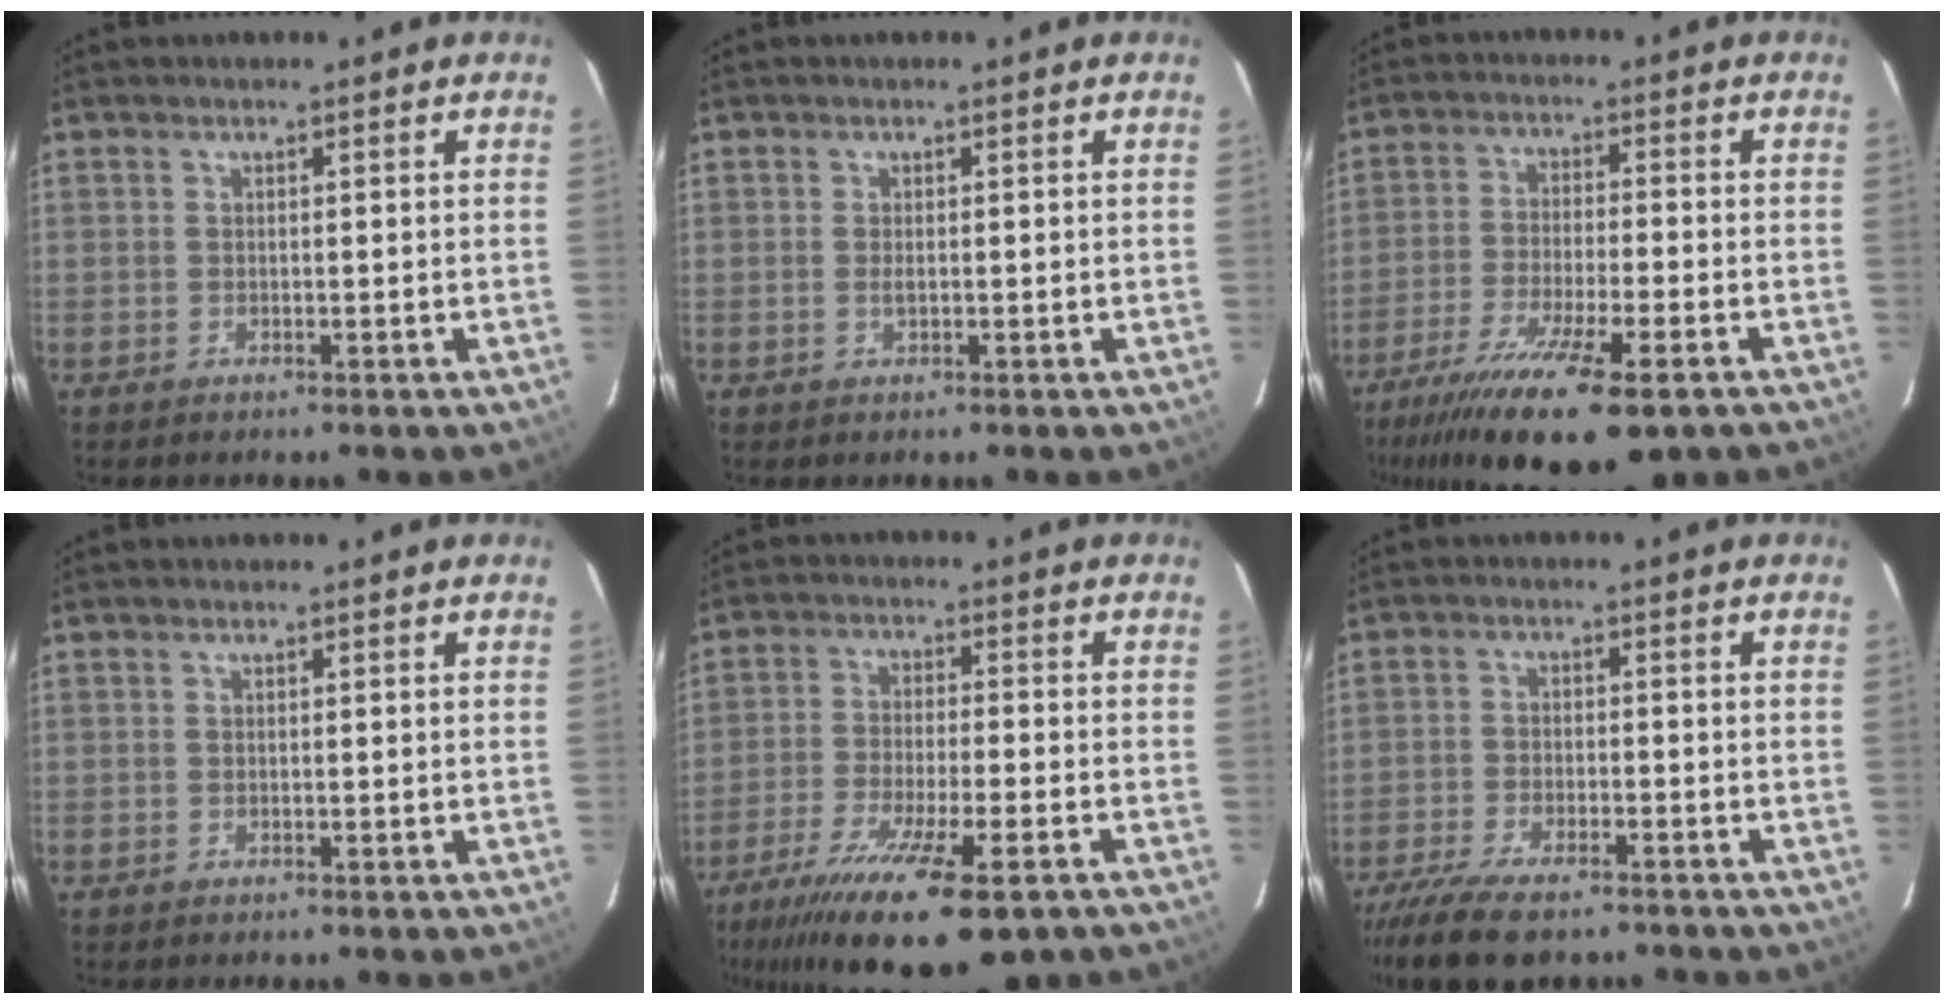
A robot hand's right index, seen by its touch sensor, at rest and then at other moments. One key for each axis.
{"total": 0.9, "fx": -0.1, "fy": 0.4, "fz": 0.8, "tx": -0.016, "ty": -0.003, "tz": -0.001}
{"total": 19.2, "fx": -13.0, "fy": 4.2, "fz": 13.5, "tx": -0.265, "ty": -0.064, "tz": -0.218}
{"total": 0.0}
{"total": 20.3, "fx": -13.4, "fy": 4.9, "fz": 14.4, "tx": -0.277, "ty": -0.069, "tz": -0.221}
{"total": 12.8, "fx": -10.2, "fy": 4.1, "fz": 6.6, "tx": -0.149, "ty": -0.032, "tz": -0.173}